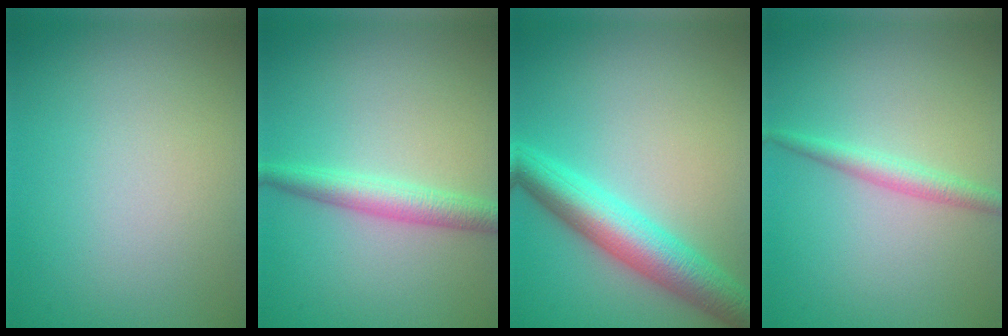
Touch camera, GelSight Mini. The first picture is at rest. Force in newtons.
{"total": 2.9, "press": 2.9, "slide": 0.0}
{"total": 6.2, "press": 6.2, "slide": 0.2}
{"total": 1.9, "press": 1.9, "slide": 0.0}